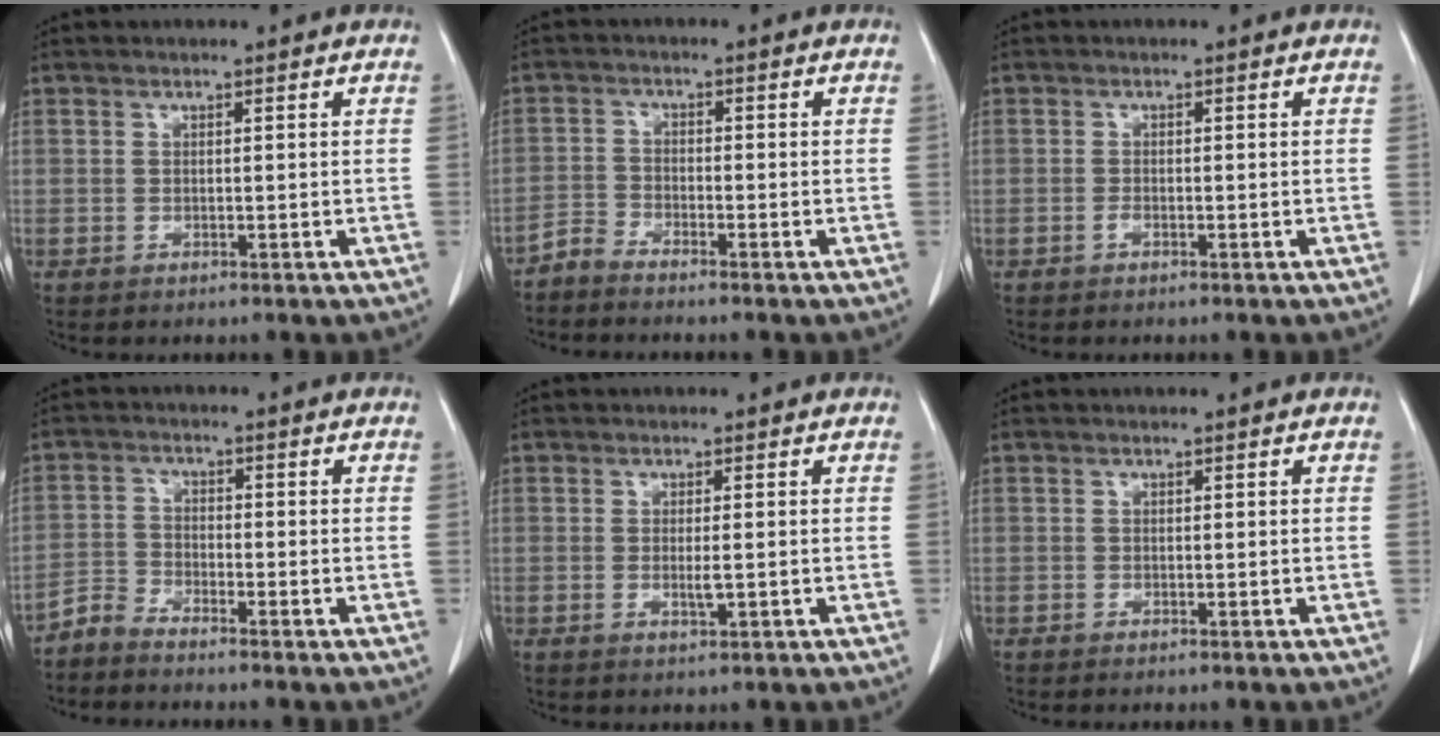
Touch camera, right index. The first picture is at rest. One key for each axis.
{"total": 2.7, "fx": -2.6, "fy": 0.5, "fz": 0.6, "tx": -0.014, "ty": -0.001, "tz": -0.054}
{"total": 1.1, "fx": -0.5, "fy": 0.6, "fz": 0.7, "tx": -0.011, "ty": 0.003, "tz": -0.009}
{"total": 3.1, "fx": -3.1, "fy": 0.5, "fz": 0.5, "tx": -0.011, "ty": -0.006, "tz": -0.066}
{"total": 2.3, "fx": -0.4, "fy": 0.6, "fz": 2.2, "tx": -0.046, "ty": -0.003, "tz": -0.003}
{"total": 0.0}